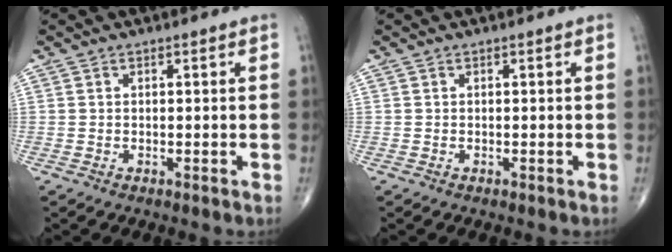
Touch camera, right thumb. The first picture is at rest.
{"total": 0.0}